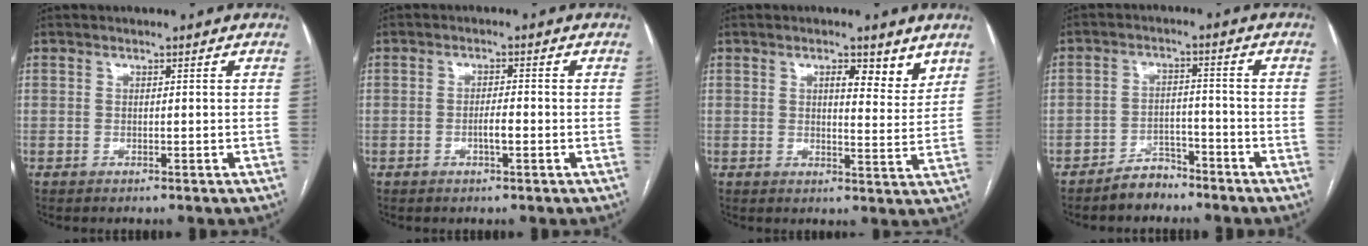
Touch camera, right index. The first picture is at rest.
{"total": 2.3, "force": [-0.8, 0.4, 2.1], "torque": [-0.035, 0.002, -0.012]}
{"total": 5.5, "force": [3.4, 1.9, 3.9], "torque": [-0.043, -0.009, 0.043]}
{"total": 4.3, "force": [-3.7, 2.1, 0.6], "torque": [-0.008, 0.007, -0.062]}